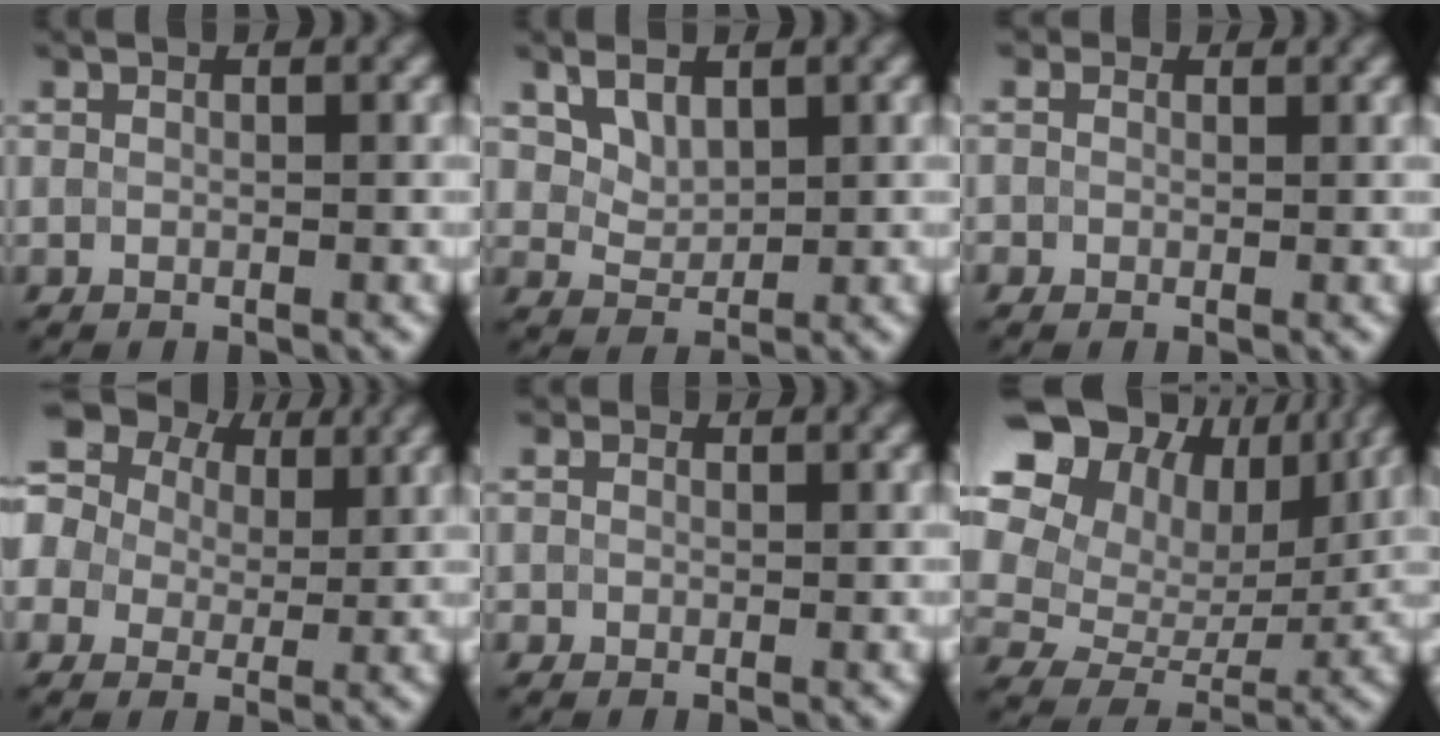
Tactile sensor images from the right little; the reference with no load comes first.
{"total": 2.7, "force": [1.6, 1.8, 1.4], "torque": [-0.032, -0.011, 0.036]}
{"total": 1.8, "force": [0.7, 1.5, 0.5], "torque": [-0.003, 0.004, -0.009]}
{"total": 12.1, "force": [5.6, 9.0, 5.8], "torque": [-0.130, 0.037, 0.086]}
{"total": 1.1, "force": [0.3, 1.0, 0.2], "torque": [0.000, 0.001, -0.005]}
{"total": 19.6, "force": [8.3, 14.4, 10.3], "torque": [-0.236, 0.053, 0.124]}